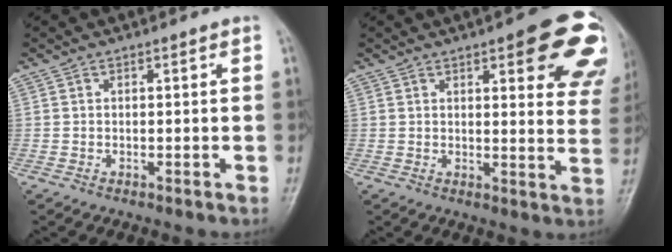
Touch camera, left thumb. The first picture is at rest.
{"total": 17.0, "force": [8.8, 5.5, 13.5], "torque": [-0.125, -0.031, 0.095]}